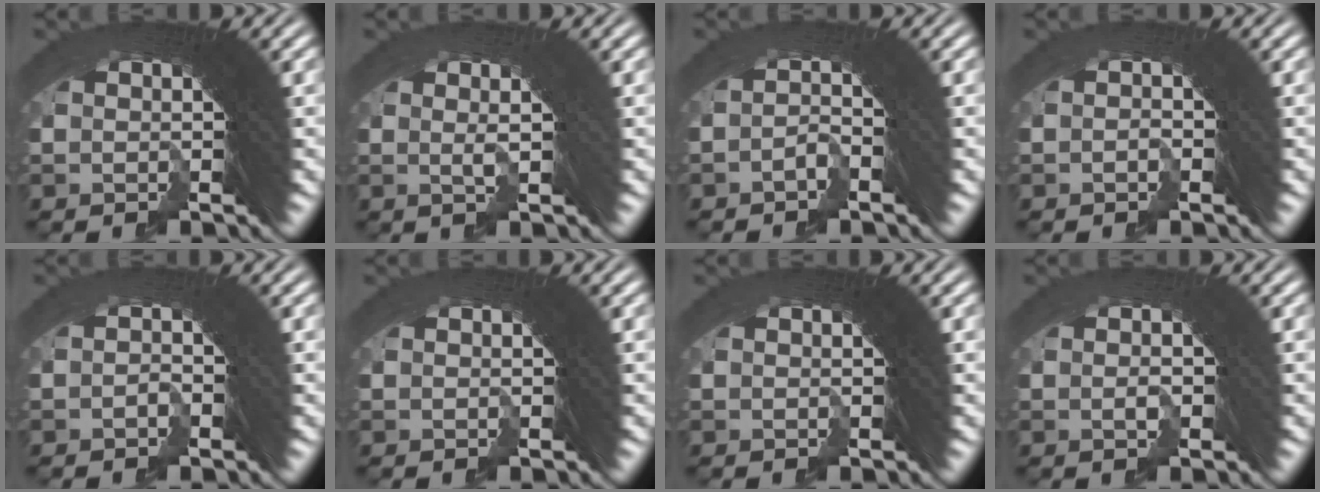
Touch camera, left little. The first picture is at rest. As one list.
[{"total": 2.8, "force": [1.6, 0.7, 2.2], "torque": [-0.023, 0.022, 0.015]}, {"total": 1.7, "force": [-1.3, -0.7, -0.7], "torque": [0.027, -0.002, -0.016]}, {"total": 1.0, "force": [-0.9, 0.1, -0.3], "torque": [0.015, 0.005, -0.017]}, {"total": 1.3, "force": [-1.3, -0.1, -0.5], "torque": [0.023, 0.002, -0.021]}, {"total": 0.0}, {"total": 0.0}, {"total": 0.9, "force": [-0.5, 0.5, 0.5], "torque": [-0.003, 0.001, -0.008]}]